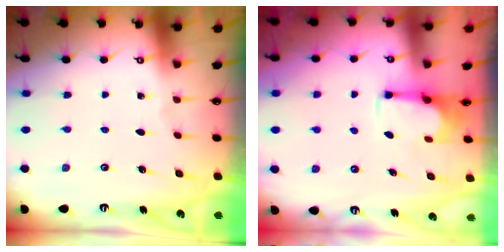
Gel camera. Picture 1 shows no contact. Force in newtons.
{"total": 1.7, "press": 1.5, "slide": 0.9}